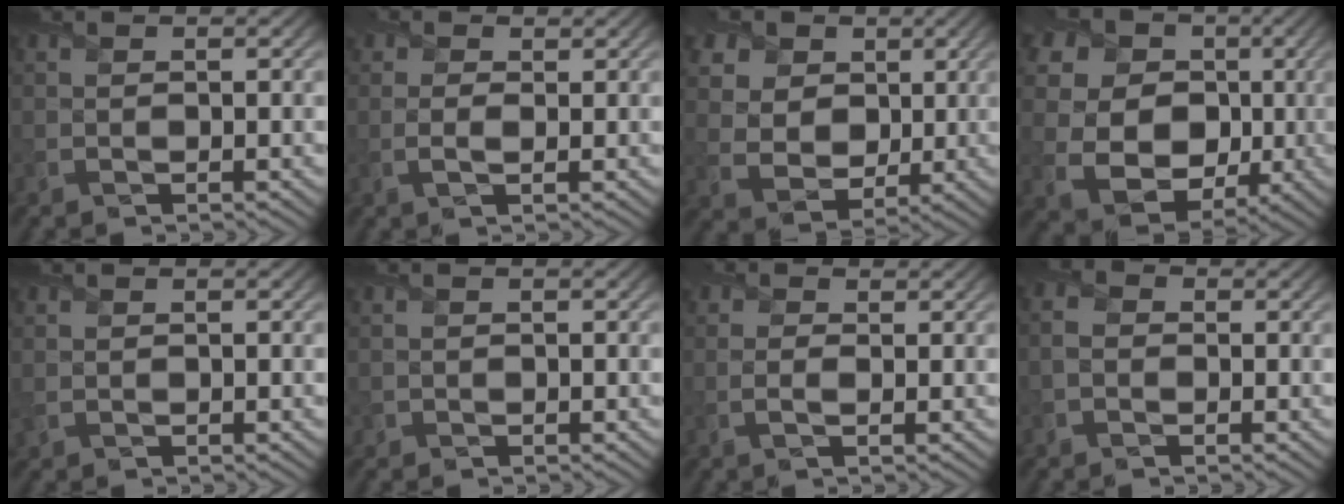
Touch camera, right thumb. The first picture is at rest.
{"total": 2.0, "force": [0.3, 1.2, 1.6], "torque": [-0.042, 0.003, 0.002]}
{"total": 12.5, "force": [5.5, 9.8, 5.5], "torque": [-0.170, 0.010, 0.116]}
{"total": 18.4, "force": [3.4, 15.2, 9.7], "torque": [-0.257, 0.032, 0.075]}
{"total": 0.7, "force": [0.3, 0.5, 0.3], "torque": [-0.012, 0.000, 0.009]}
{"total": 0.5, "force": [-0.1, 0.5, -0.1], "torque": [0.006, -0.003, -0.005]}
{"total": 1.7, "force": [0.1, 0.9, 1.4], "torque": [-0.036, 0.002, -0.001]}
{"total": 2.1, "force": [-0.7, 1.6, 1.3], "torque": [-0.032, 0.003, -0.020]}